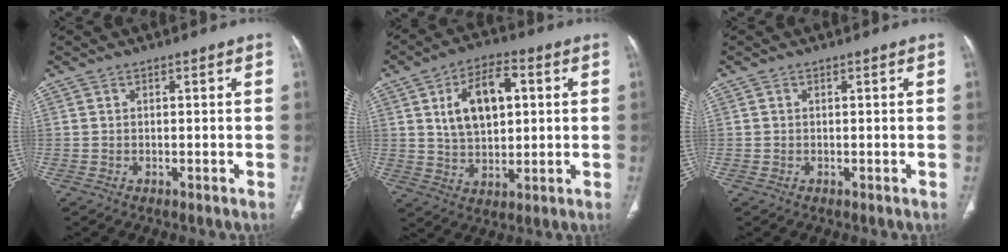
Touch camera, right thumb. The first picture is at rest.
{"total": 12.4, "force": [3.1, 7.2, 9.6], "torque": [-0.146, 0.004, 0.054]}
{"total": 0.0}